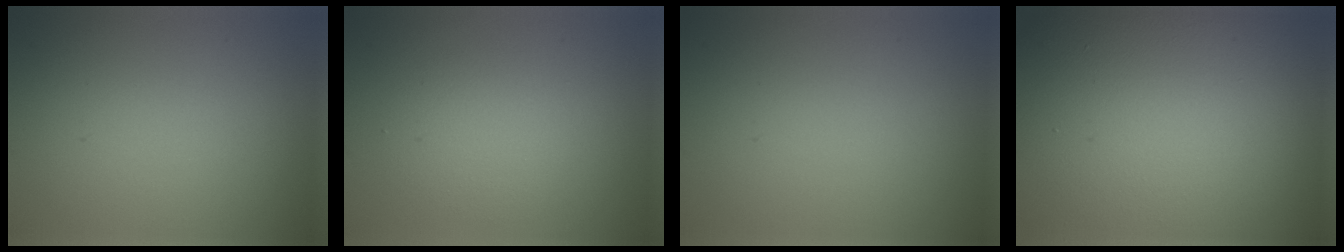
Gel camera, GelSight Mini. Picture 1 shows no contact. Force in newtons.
{"total": 2.8, "press": 2.8, "slide": 0.2}
{"total": 0.0}
{"total": 23.0, "press": 22.9, "slide": 1.0}